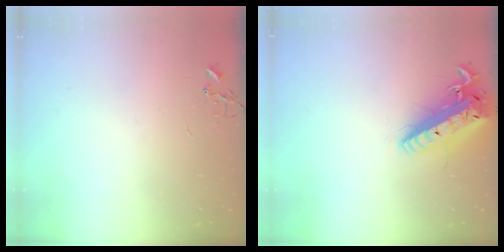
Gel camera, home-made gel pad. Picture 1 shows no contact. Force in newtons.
{"total": 20.4, "press": 20.0, "slide": 4.2}